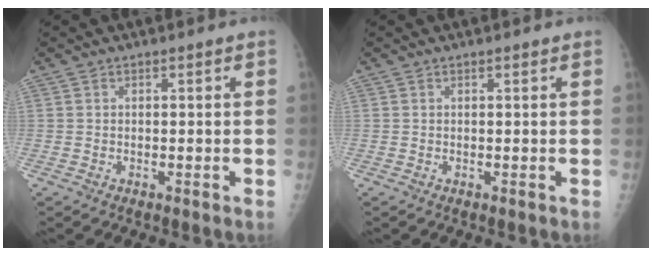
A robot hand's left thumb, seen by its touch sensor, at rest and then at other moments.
{"total": 0.0}